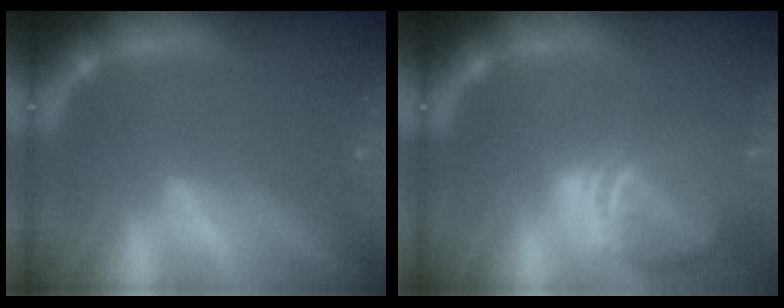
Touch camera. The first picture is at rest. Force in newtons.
{"total": 8.5}